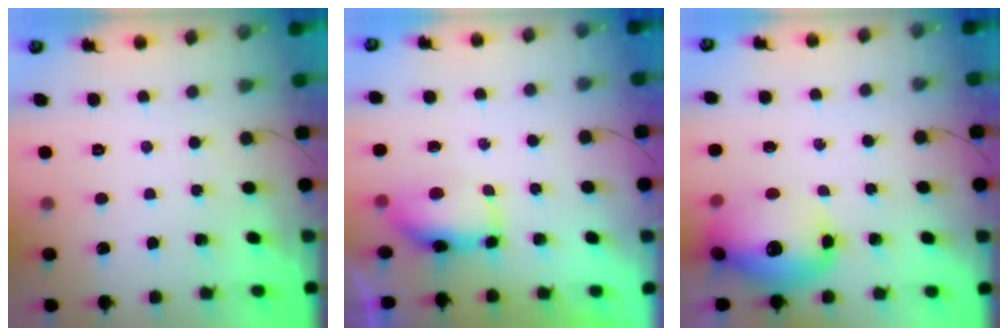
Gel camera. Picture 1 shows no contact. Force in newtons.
{"total": 6.8, "press": 6.8, "slide": 0.8}
{"total": 14.1, "press": 13.7, "slide": 3.3}